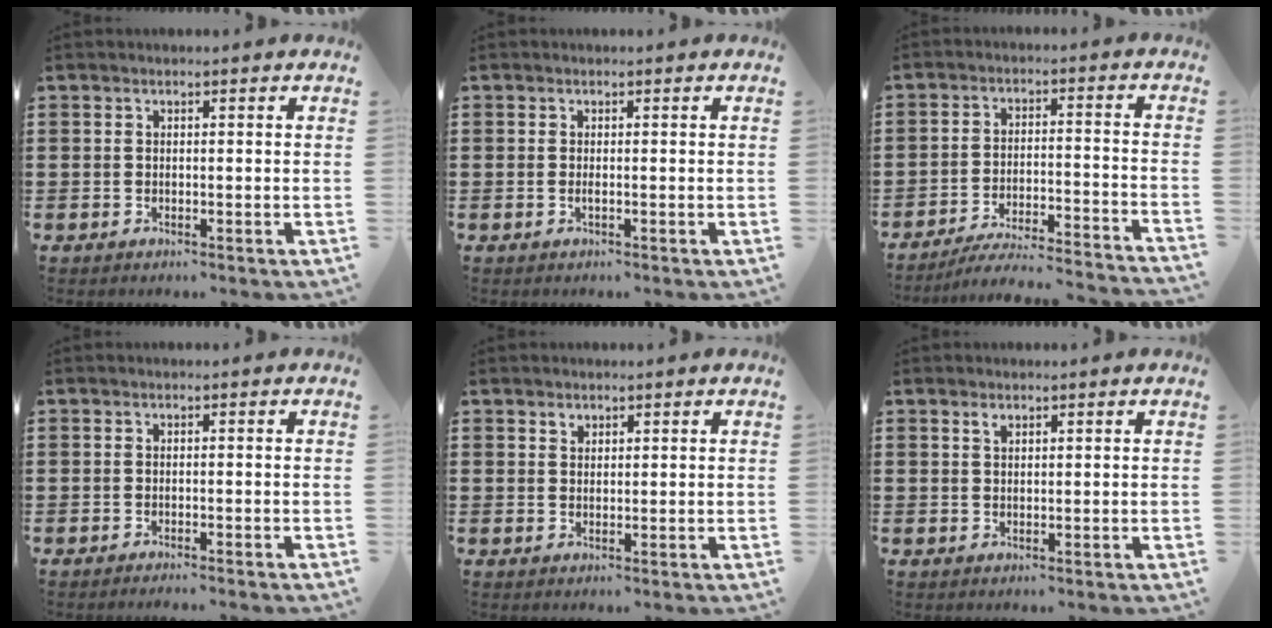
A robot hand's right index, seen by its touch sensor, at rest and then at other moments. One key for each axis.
{"total": 0.6, "fx": -0.2, "fy": 0.1, "fz": 0.6, "tx": -0.012, "ty": -0.004, "tz": -0.002}
{"total": 5.9, "fx": -5.5, "fy": -0.1, "fz": 2.1, "tx": -0.041, "ty": -0.013, "tz": -0.110}
{"total": 1.0, "fx": -0.9, "fy": -0.3, "fz": 0.1, "tx": -0.003, "ty": -0.003, "tz": -0.019}
{"total": 1.2, "fx": 0.9, "fy": 0.8, "fz": 0.2, "tx": -0.006, "ty": 0.000, "tz": 0.018}
{"total": 0.9, "fx": 0.6, "fy": 0.5, "fz": 0.4, "tx": -0.011, "ty": 0.002, "tz": 0.011}